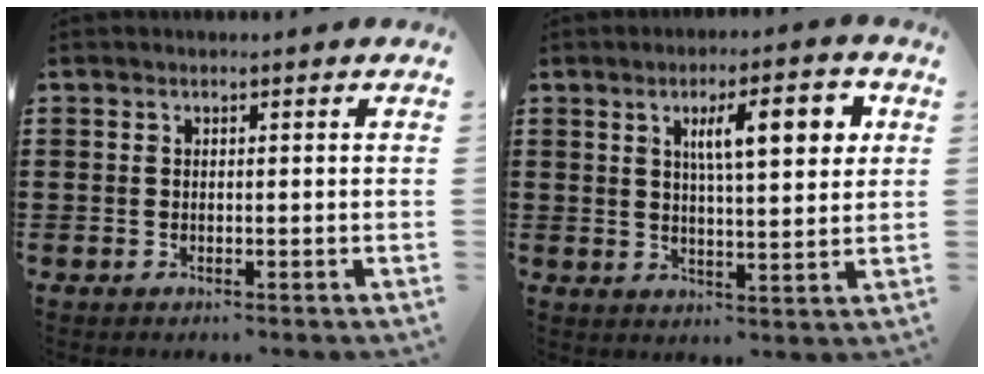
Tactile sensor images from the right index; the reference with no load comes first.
{"total": 8.6, "force": [3.0, 2.4, 7.7], "torque": [-0.130, 0.000, 0.044]}